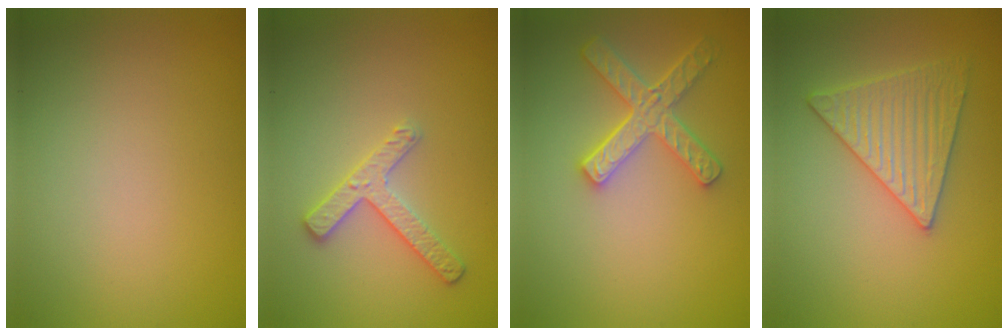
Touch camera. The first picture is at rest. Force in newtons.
{"total": 2.5, "press": 2.4, "slide": 0.8}
{"total": 4.5, "press": 3.8, "slide": 2.5}
{"total": 3.9, "press": 3.6, "slide": 1.3}